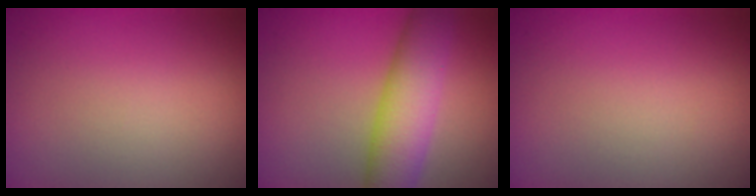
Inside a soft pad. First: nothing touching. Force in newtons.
{"total": 6.8, "press": 6.8, "slide": 0.1}
{"total": 0.0}